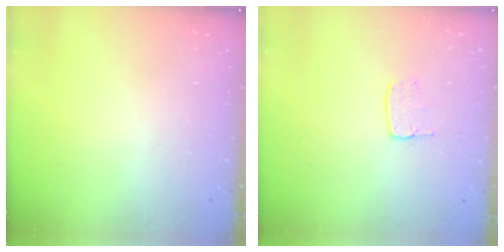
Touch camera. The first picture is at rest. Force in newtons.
{"total": 5.5, "press": 5.5, "slide": 0.3}